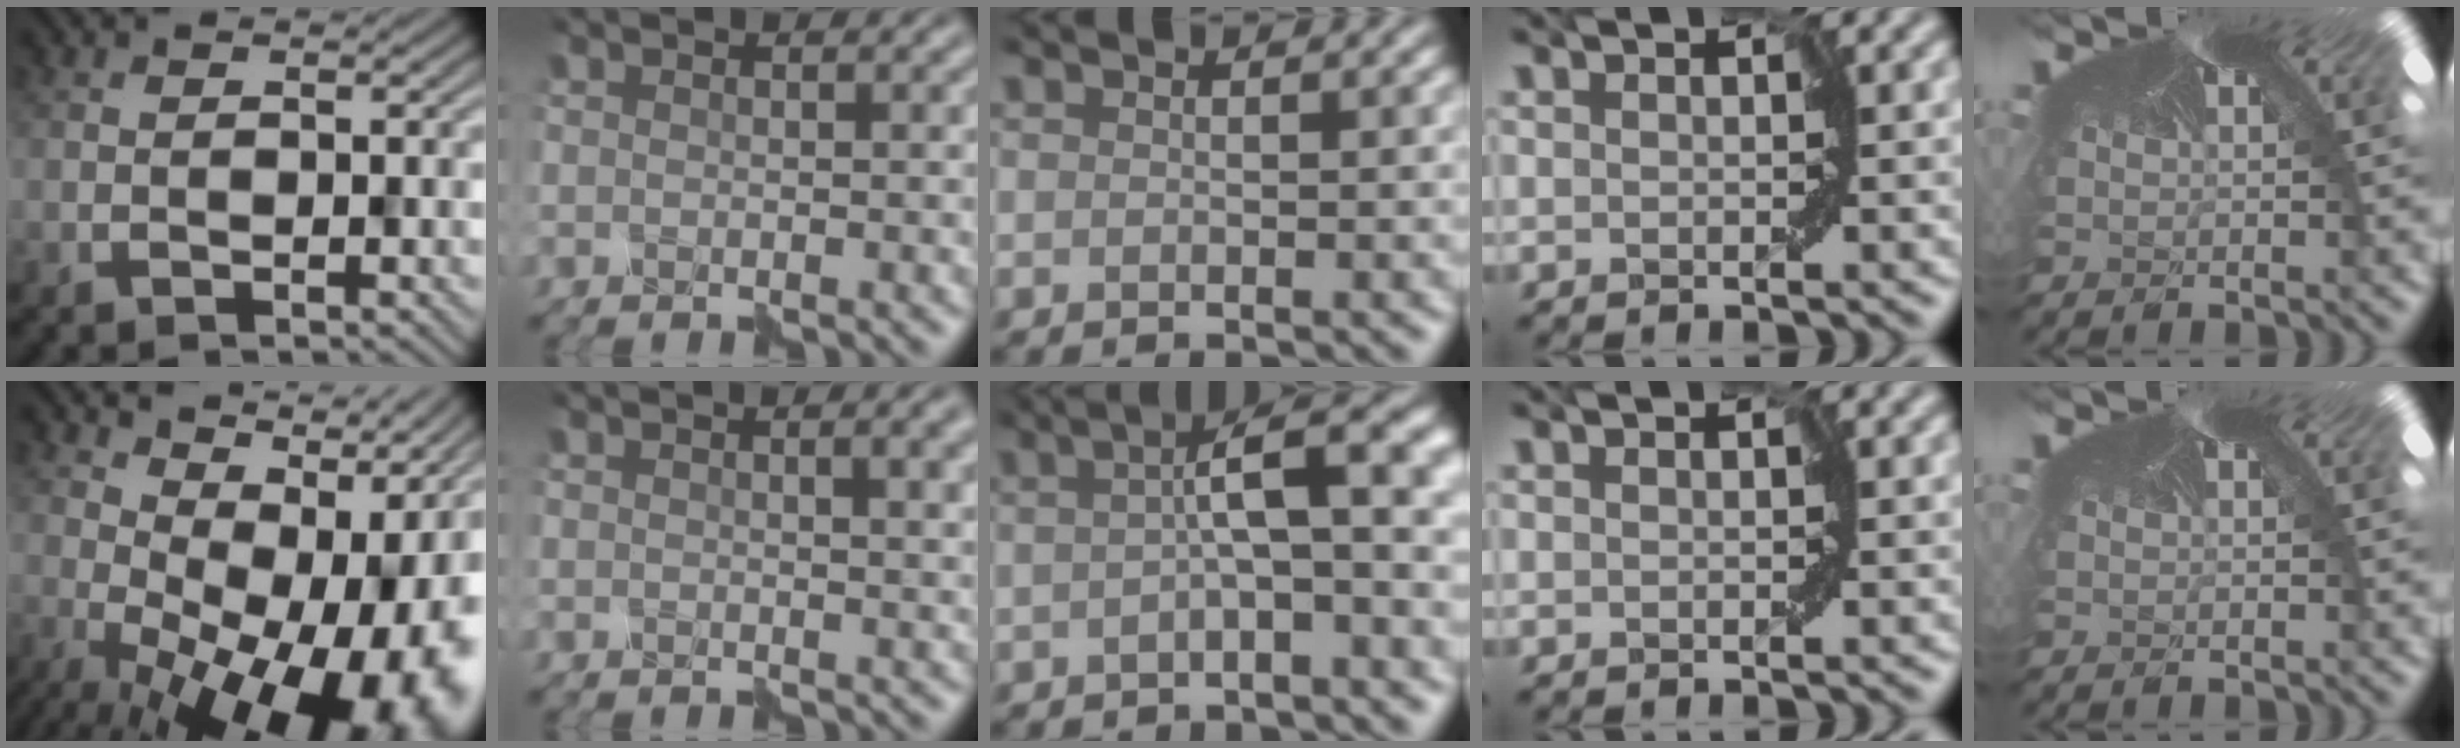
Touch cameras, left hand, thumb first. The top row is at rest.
{"thumb": {"total": 17.5, "force": [0.6, 9.4, 14.8], "torque": [-0.125, 0.013, 0.035]}, "index": {"total": 3.3, "force": [1.3, 1.1, 2.8], "torque": [-0.027, 0.009, 0.010]}, "middle": {"total": 5.5, "force": [-0.5, 1.0, 5.3], "torque": [-0.071, 0.026, -0.018]}}